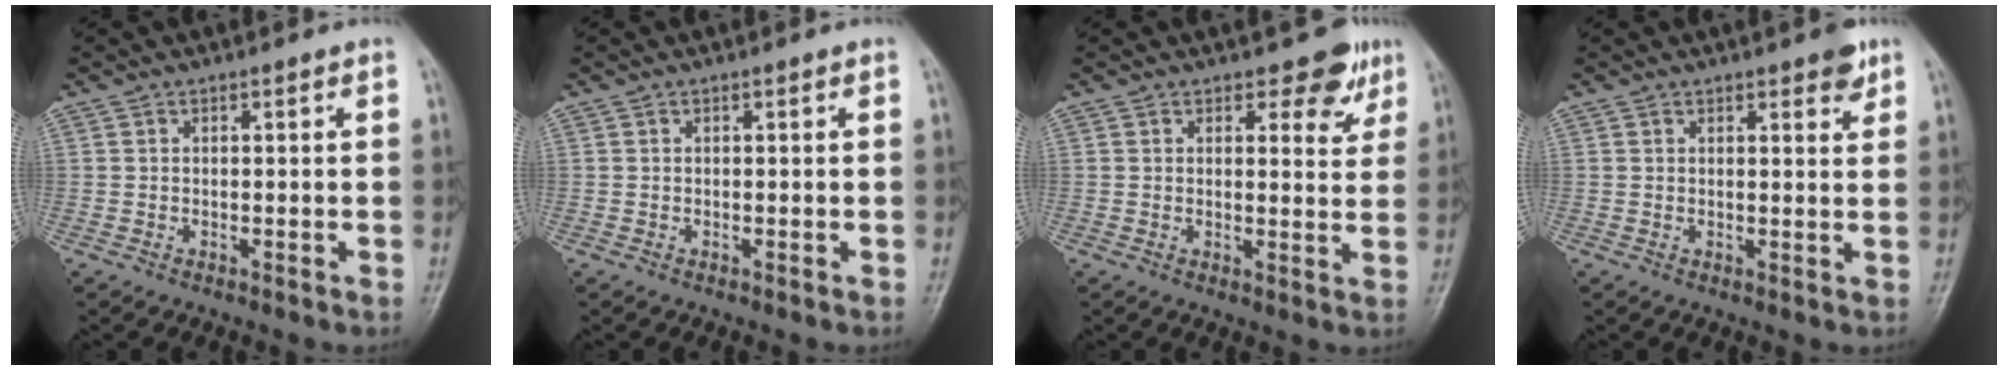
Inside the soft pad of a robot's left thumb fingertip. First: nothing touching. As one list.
[{"total": 0.0}, {"total": 5.5, "force": [3.5, 2.8, 3.1], "torque": [-0.006, -0.018, 0.041]}, {"total": 3.6, "force": [2.3, 1.2, 2.5], "torque": [-0.022, -0.010, 0.025]}]